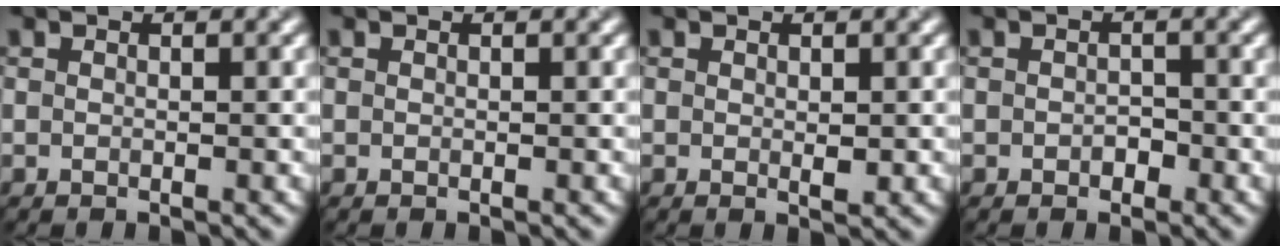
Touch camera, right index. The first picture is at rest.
{"total": 0.0}
{"total": 0.8, "force": [0.0, 0.3, 0.8], "torque": [-0.011, -0.002, 0.001]}
{"total": 1.1, "force": [-0.4, 0.8, 0.6], "torque": [-0.010, -0.003, -0.008]}